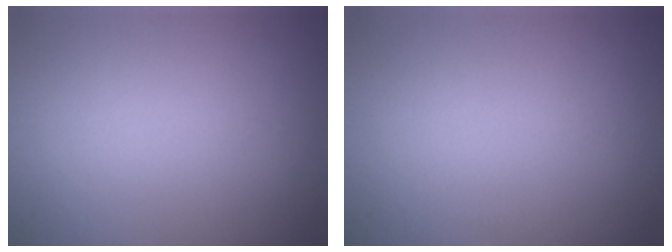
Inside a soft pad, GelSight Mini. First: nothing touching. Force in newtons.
{"total": 0.0}